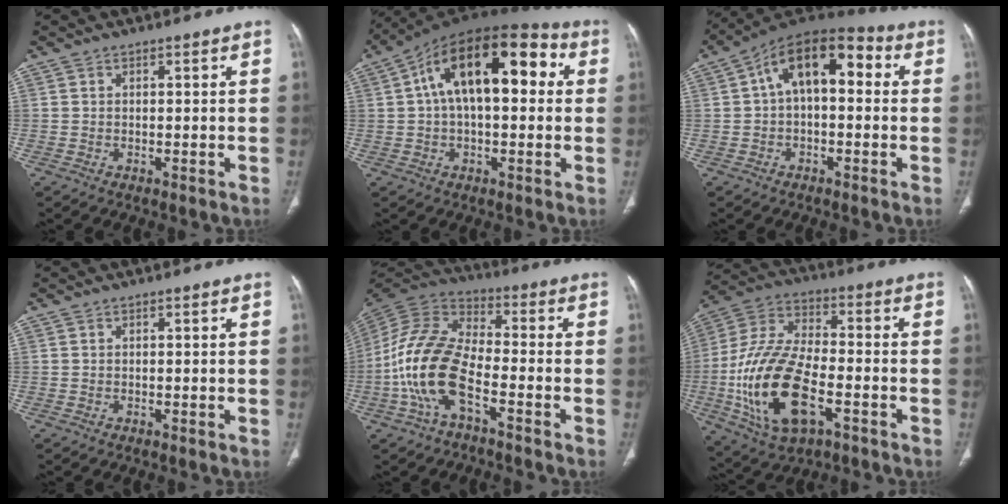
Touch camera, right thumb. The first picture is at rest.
{"total": 19.4, "force": [4.1, 9.6, 16.3], "torque": [-0.240, 0.045, 0.053]}
{"total": 13.9, "force": [2.2, 7.6, 11.4], "torque": [-0.157, 0.042, 0.022]}
{"total": 0.0}
{"total": 15.9, "force": [-5.5, 7.6, 12.8], "torque": [-0.270, 0.043, -0.110]}
{"total": 21.3, "force": [-6.2, 10.6, 17.3], "torque": [-0.350, 0.019, -0.106]}